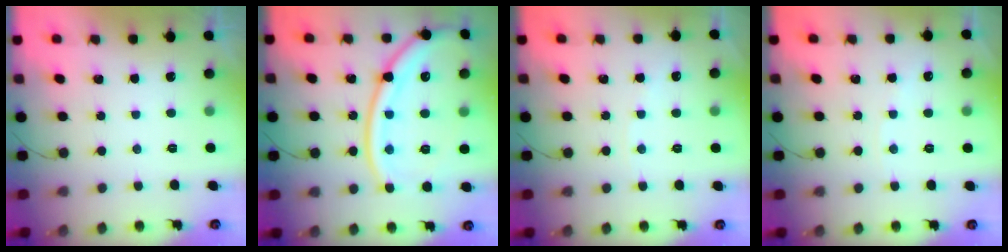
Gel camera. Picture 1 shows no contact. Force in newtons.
{"total": 19.2, "press": 19.2, "slide": 1.5}
{"total": 2.7, "press": 2.7, "slide": 0.5}
{"total": 2.7, "press": 2.7, "slide": 0.5}